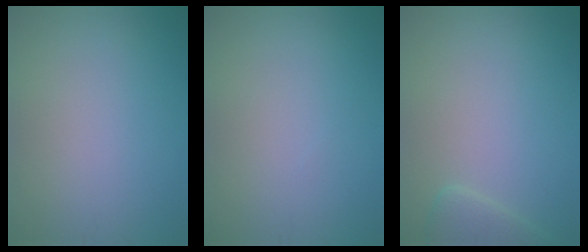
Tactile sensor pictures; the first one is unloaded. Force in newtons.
{"total": 0.0}
{"total": 1.9, "press": 1.8, "slide": 0.2}